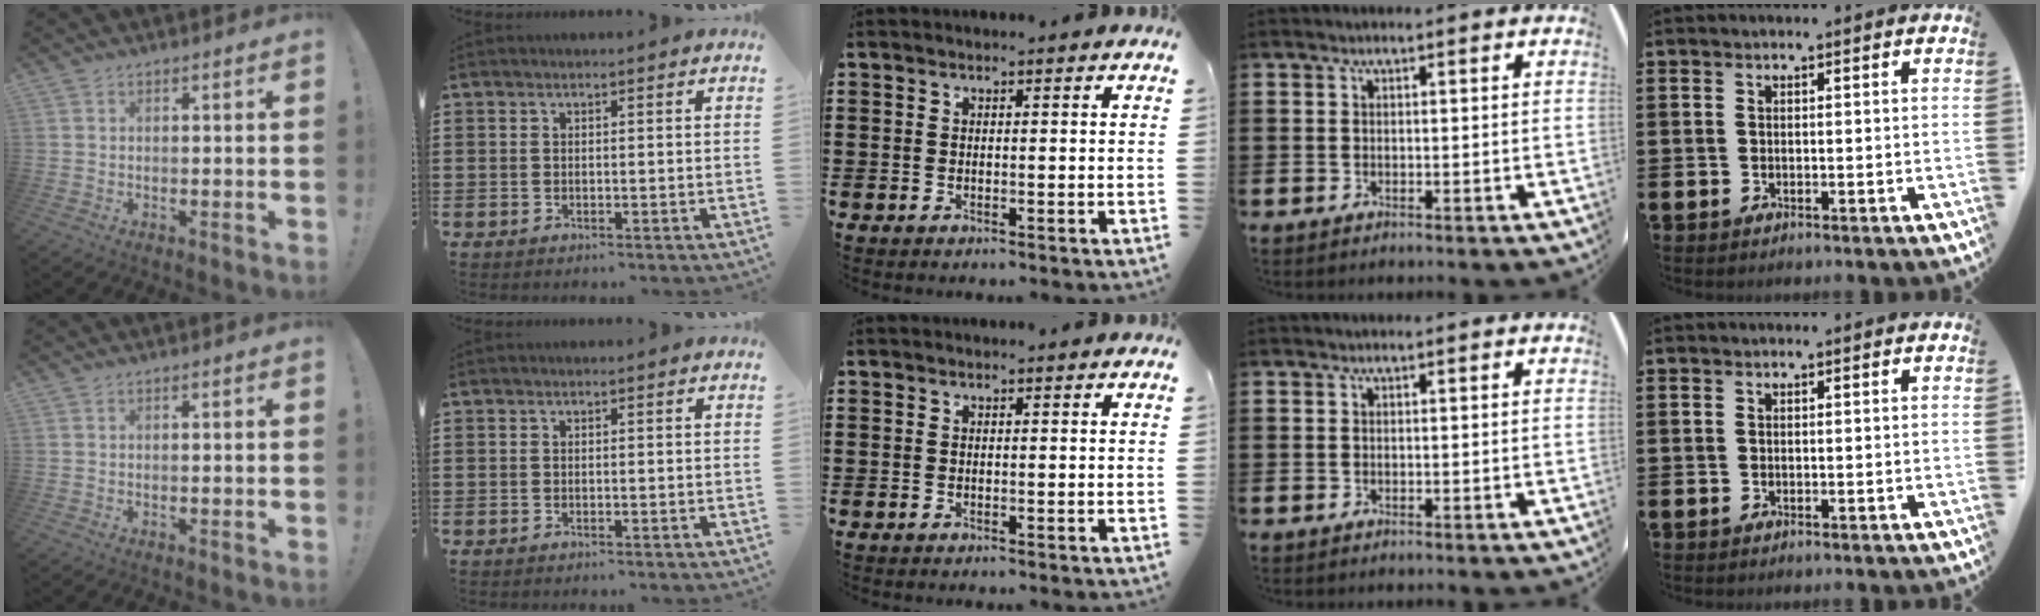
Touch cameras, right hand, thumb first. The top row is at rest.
{}